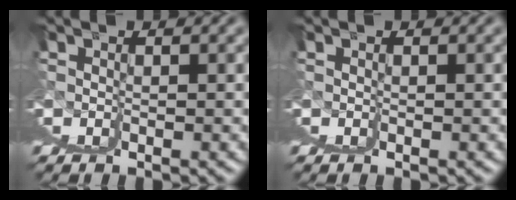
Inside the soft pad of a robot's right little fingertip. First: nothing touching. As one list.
[{"total": 0.0}]